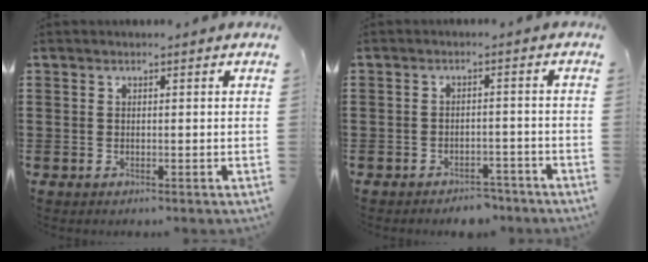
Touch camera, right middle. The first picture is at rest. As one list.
[{"total": 2.6, "force": [-2.5, 0.4, -0.1], "torque": [-0.007, 0.002, -0.055]}]